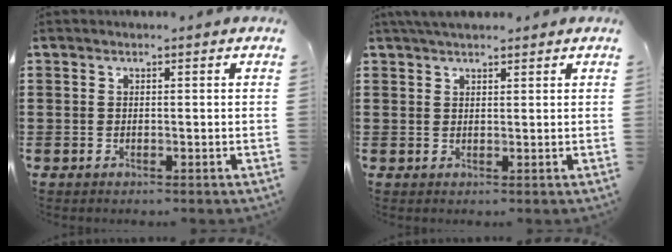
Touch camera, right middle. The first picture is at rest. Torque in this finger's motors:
{"motor_torque": [0.13, -0.23, 0.26, 0.09]}